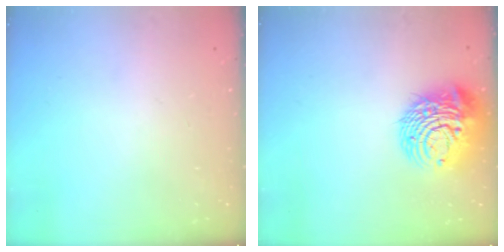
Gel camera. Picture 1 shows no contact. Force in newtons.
{"total": 14.8, "press": 14.7, "slide": 1.5}